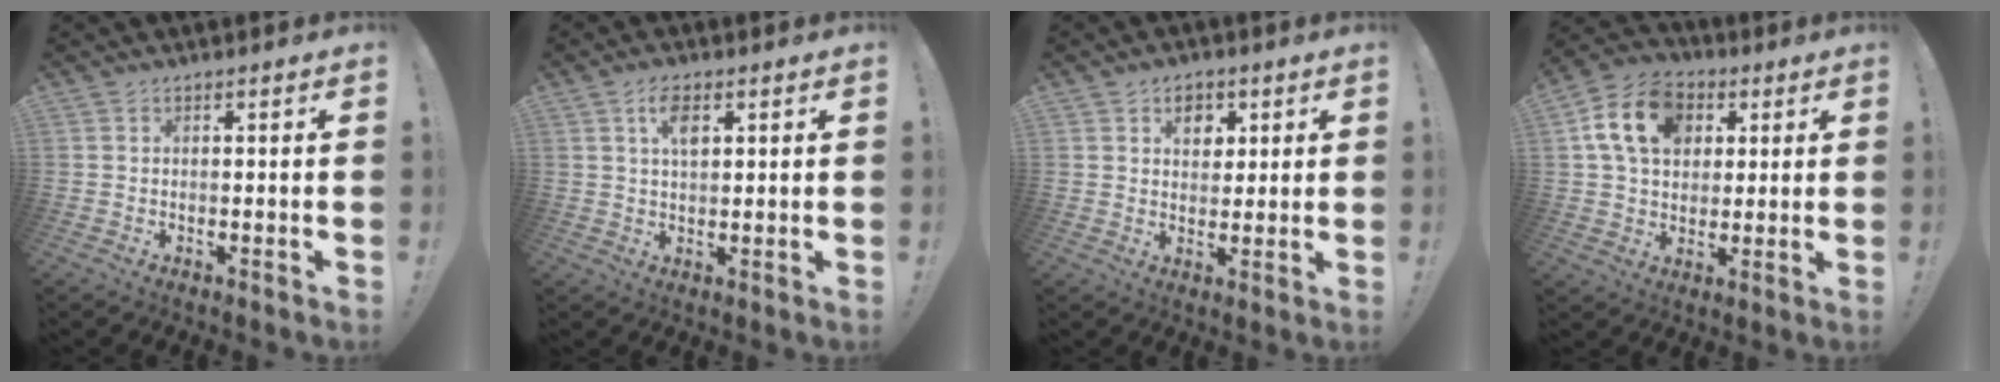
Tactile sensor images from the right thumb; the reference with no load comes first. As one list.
[{"total": 5.4, "force": [2.3, 2.6, 4.1], "torque": [-0.063, -0.006, 0.037]}, {"total": 6.1, "force": [2.9, 4.9, 2.2], "torque": [-0.016, -0.016, 0.050]}, {"total": 15.7, "force": [5.3, 11.7, 9.0], "torque": [-0.146, -0.006, 0.103]}]